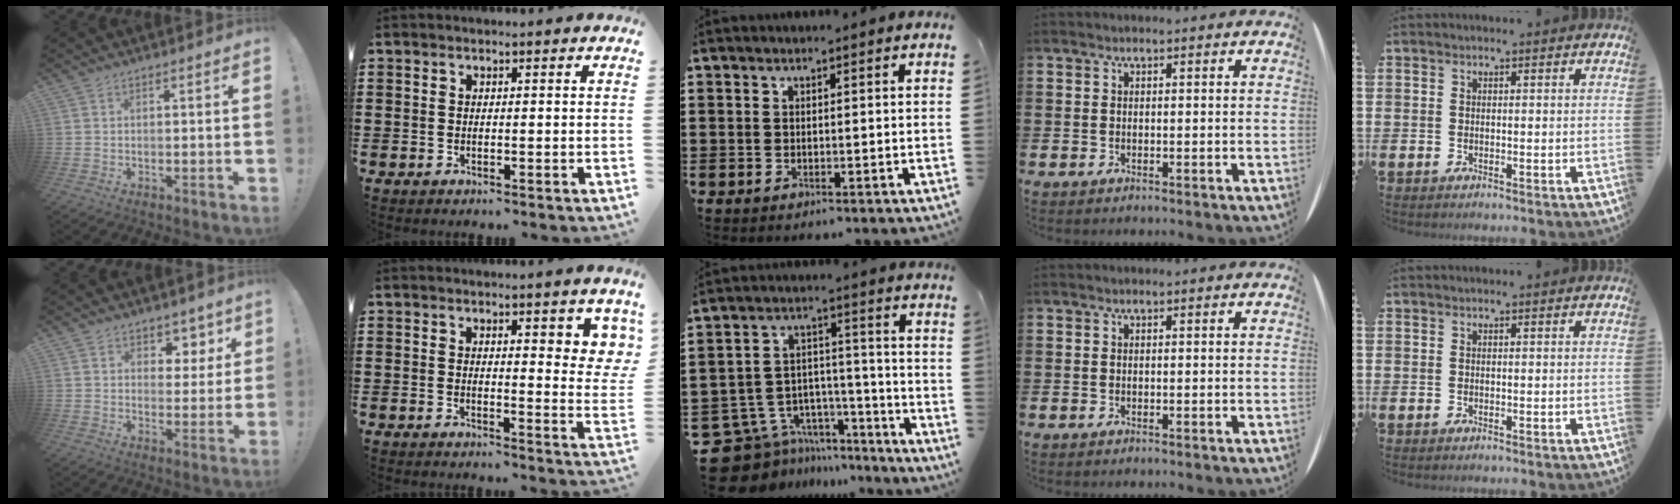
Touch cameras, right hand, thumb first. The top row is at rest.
{"thumb": {"total": 6.2, "force": [4.2, 4.4, 1.0], "torque": [0.000, -0.037, 0.081]}, "index": {"total": 3.7, "force": [2.3, 1.1, 2.7], "torque": [-0.037, -0.011, 0.035]}, "middle": {"total": 9.0, "force": [-7.0, 5.4, 1.5], "torque": [-0.057, 0.016, -0.135]}}